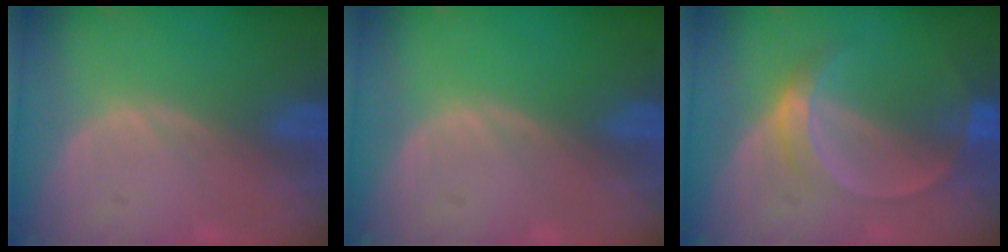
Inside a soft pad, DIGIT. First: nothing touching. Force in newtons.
{"total": 0.0}
{"total": 5.1, "press": 4.6, "slide": 2.1}